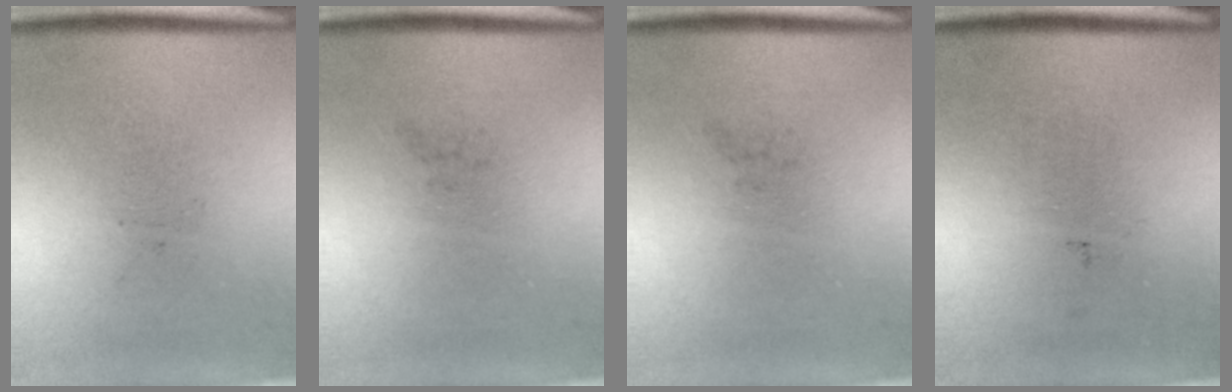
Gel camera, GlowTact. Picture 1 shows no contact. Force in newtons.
{"total": 0.0}
{"total": 0.0}
{"total": 0.0}